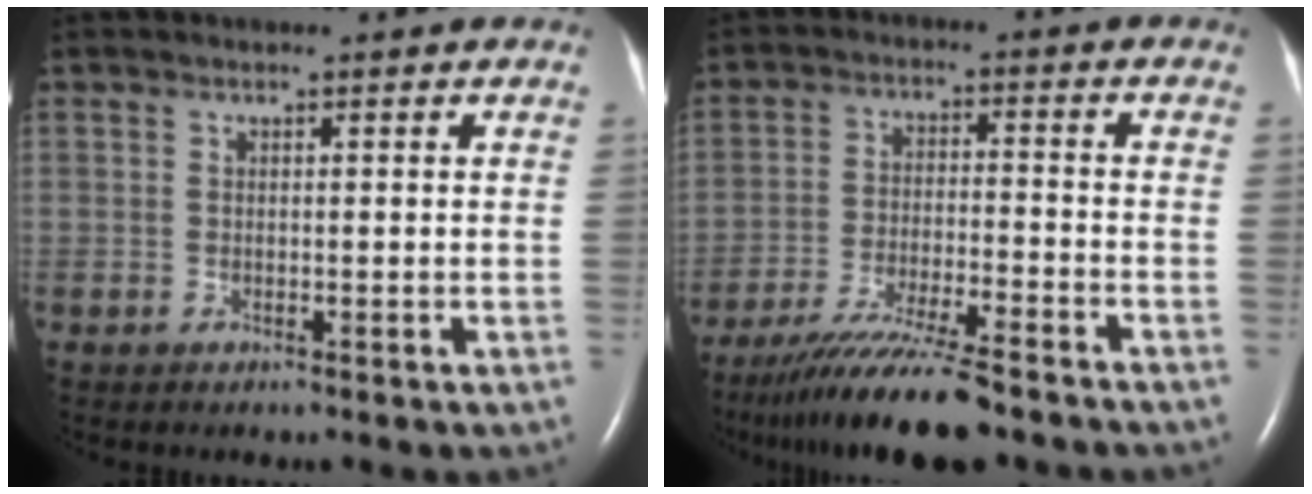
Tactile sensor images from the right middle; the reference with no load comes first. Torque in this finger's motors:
{"motor_torque": [1.10, -1.04, 0.37, 0.07]}